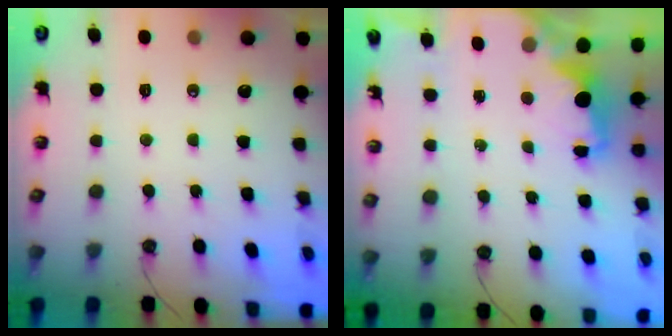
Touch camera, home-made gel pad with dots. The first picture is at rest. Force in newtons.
{"total": 2.2, "press": 2.1, "slide": 0.6}